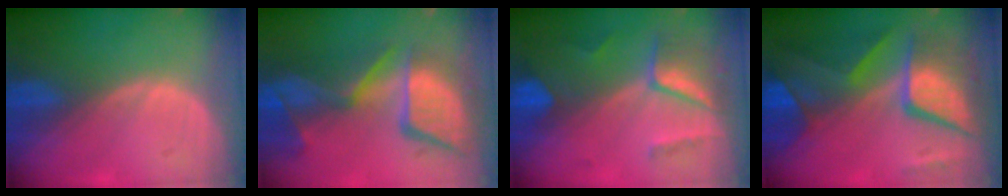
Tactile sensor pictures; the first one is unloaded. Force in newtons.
{"total": 13.8, "press": 11.3, "slide": 8.0}
{"total": 7.3, "press": 6.5, "slide": 3.4}
{"total": 12.0, "press": 11.9, "slide": 1.2}